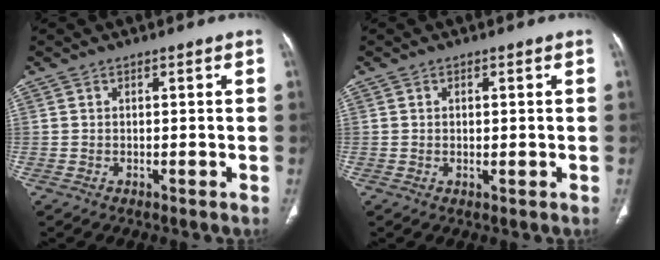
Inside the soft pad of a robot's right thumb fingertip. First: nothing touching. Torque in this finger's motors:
{"motor_torque": [0.16, -0.26, -0.52, 0.10, -0.02]}